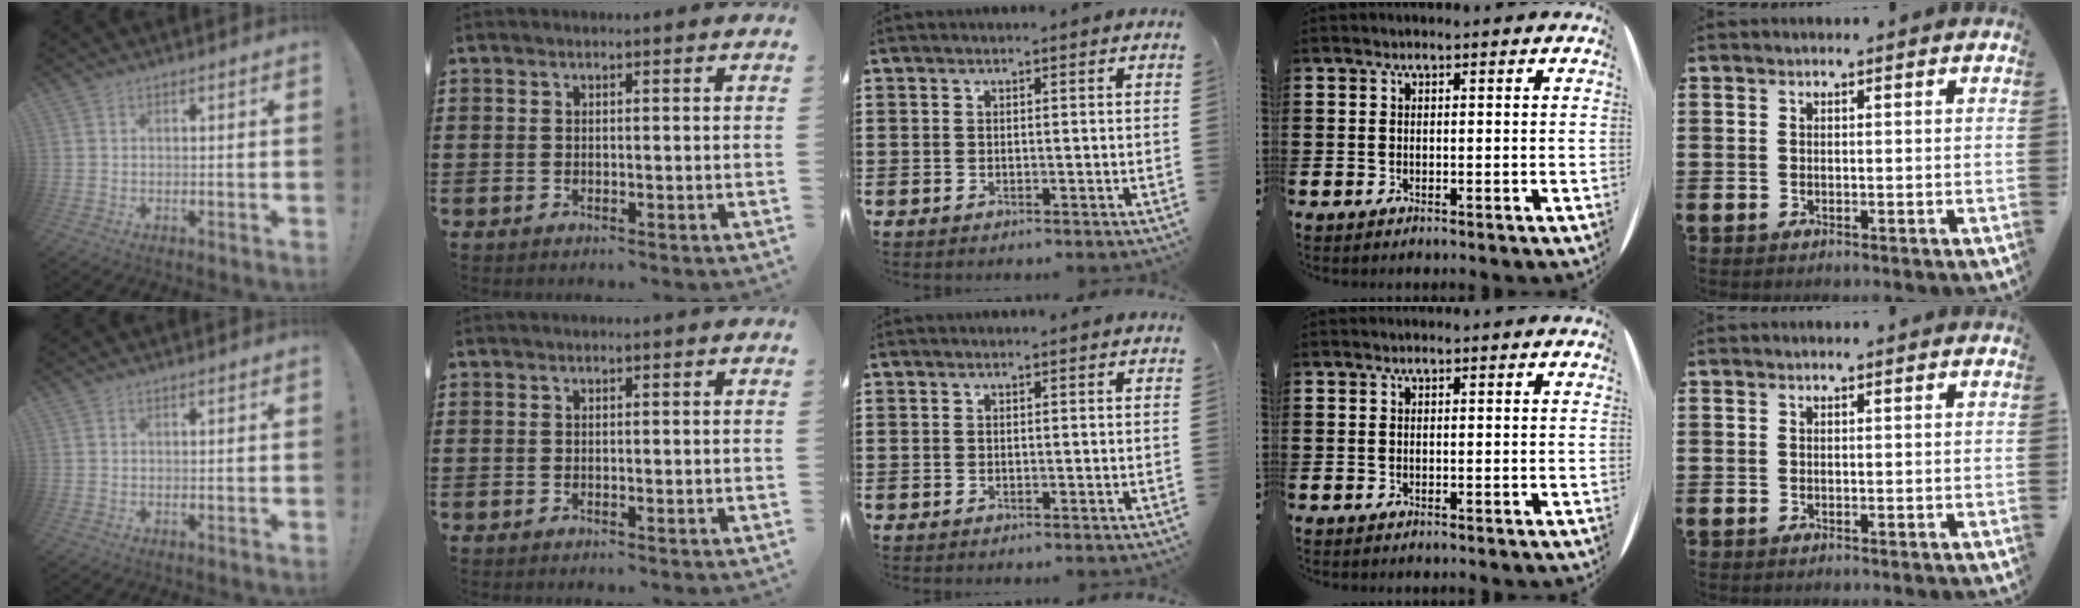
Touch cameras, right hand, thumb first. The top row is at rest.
{}